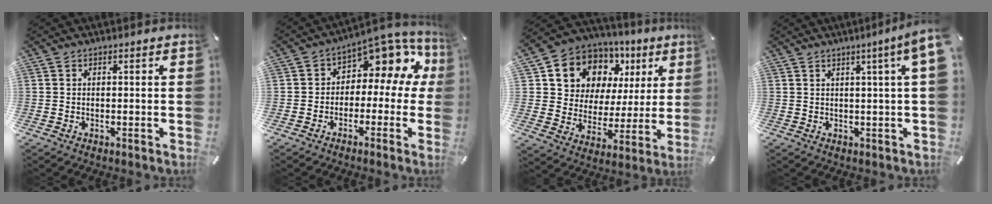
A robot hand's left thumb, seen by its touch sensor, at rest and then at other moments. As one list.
[{"total": 8.7, "force": [3.3, 6.0, 5.3], "torque": [-0.077, -0.032, 0.056]}, {"total": 11.3, "force": [6.5, 8.7, 2.9], "torque": [-0.060, -0.058, 0.122]}, {"total": 6.2, "force": [2.6, 0.0, 5.6], "torque": [-0.100, -0.008, 0.042]}]